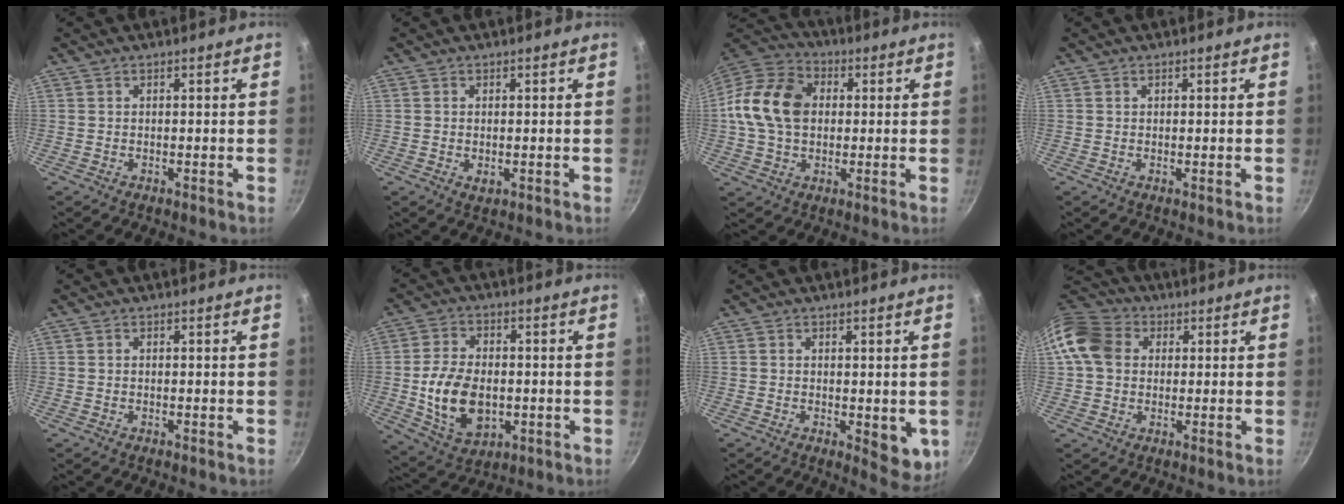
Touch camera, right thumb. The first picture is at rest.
{"total": 1.7, "force": [-0.2, 1.0, 1.4], "torque": [-0.021, -0.004, -0.001]}
{"total": 15.1, "force": [1.2, 11.2, 10.0], "torque": [-0.167, 0.024, 0.005]}
{"total": 0.0}
{"total": 0.0}
{"total": 13.4, "force": [-1.6, 8.8, 10.0], "torque": [-0.170, 0.002, -0.018]}
{"total": 6.1, "force": [-0.6, 3.3, 5.1], "torque": [-0.051, -0.008, -0.002]}
{"total": 11.3, "force": [2.1, 9.2, 6.2], "torque": [-0.101, 0.020, 0.022]}